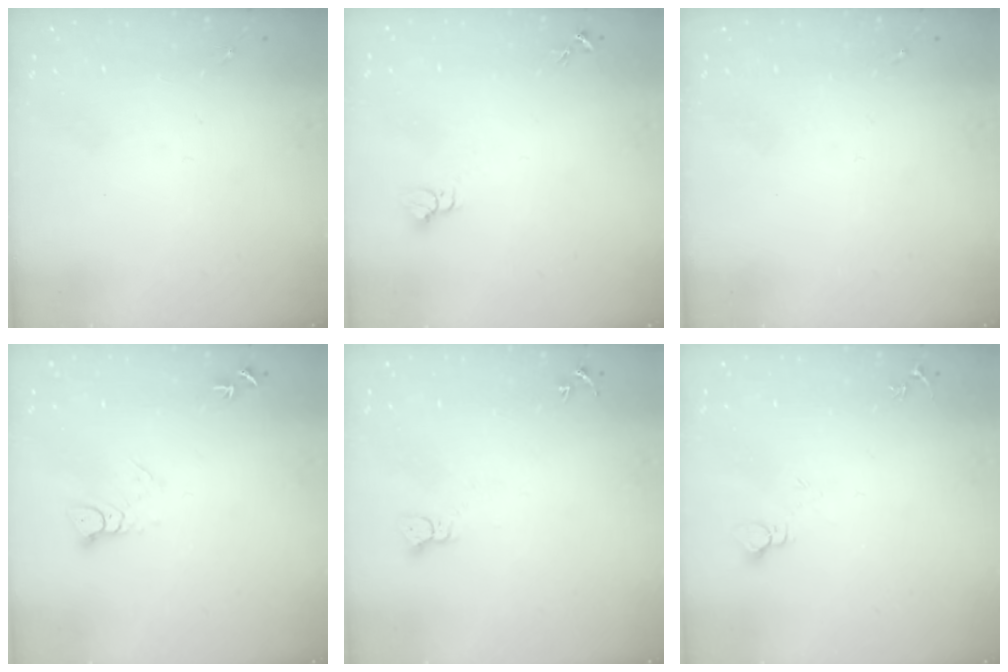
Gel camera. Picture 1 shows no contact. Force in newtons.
{"total": 3.0, "press": 3.0, "slide": 0.1}
{"total": 0.0}
{"total": 4.7, "press": 4.7, "slide": 0.2}
{"total": 2.3, "press": 2.3, "slide": 0.2}
{"total": 3.7, "press": 3.7, "slide": 0.3}